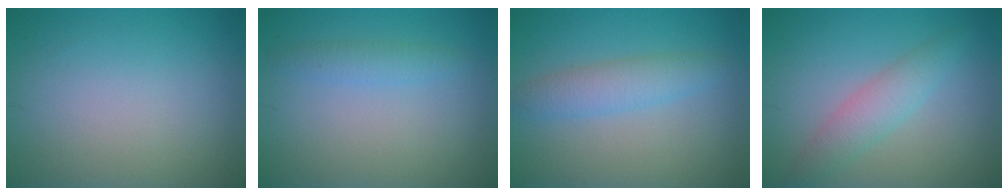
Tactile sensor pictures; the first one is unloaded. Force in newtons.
{"total": 1.6, "press": 1.6, "slide": 0.1}
{"total": 3.0, "press": 3.0, "slide": 0.1}
{"total": 2.9, "press": 2.9, "slide": 0.1}